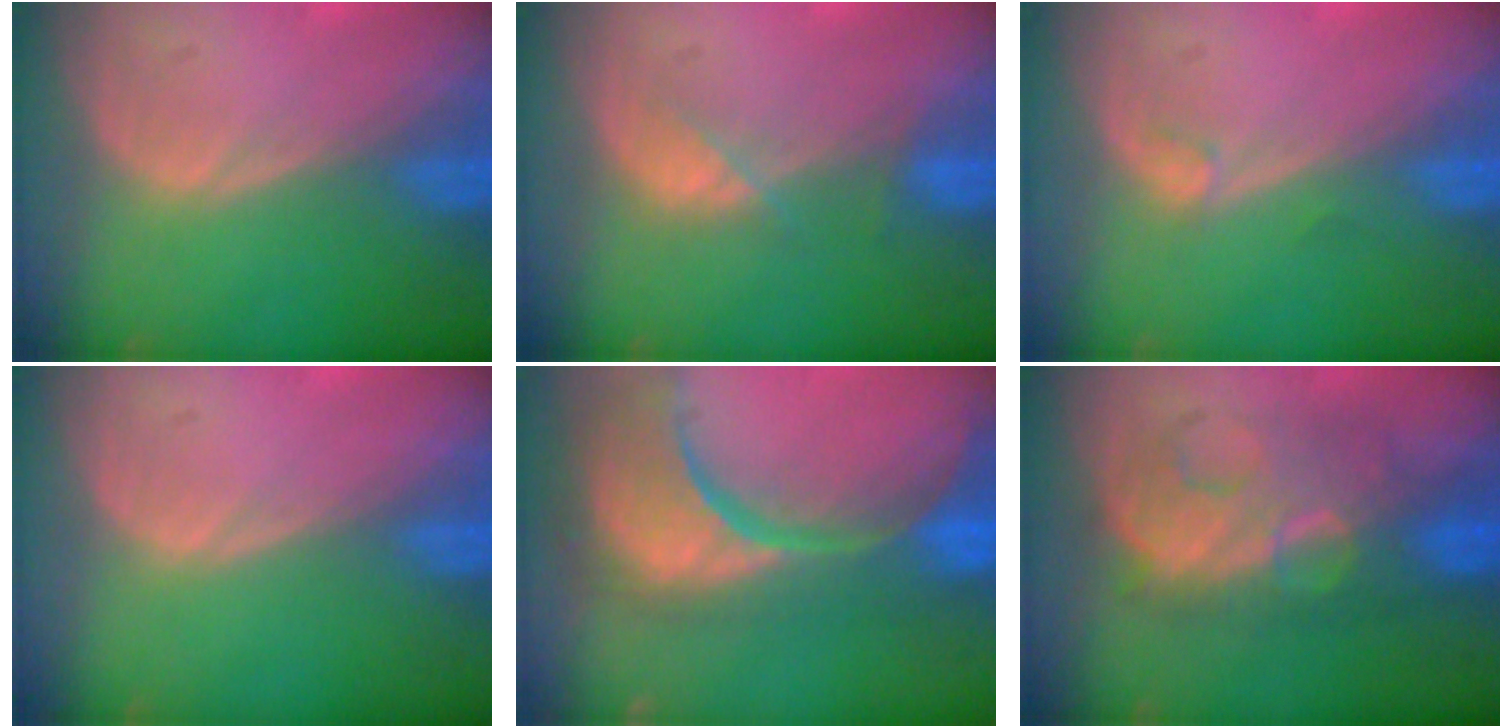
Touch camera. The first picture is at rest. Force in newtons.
{"total": 2.4, "press": 2.3, "slide": 0.5}
{"total": 0.8, "press": 0.7, "slide": 0.1}
{"total": 0.0}
{"total": 15.4, "press": 12.1, "slide": 9.6}
{"total": 8.8, "press": 8.8, "slide": 0.4}